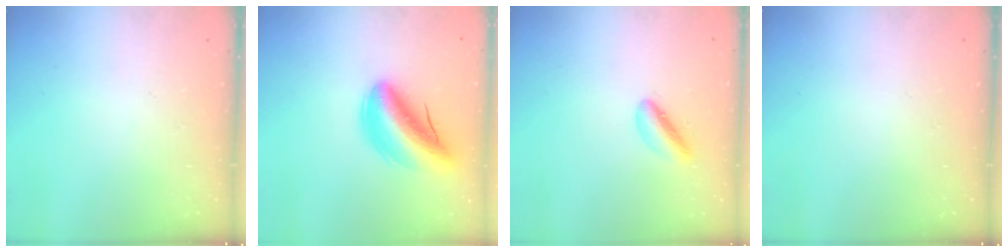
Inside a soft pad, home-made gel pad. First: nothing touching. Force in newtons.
{"total": 11.0, "press": 10.5, "slide": 3.3}
{"total": 5.5, "press": 5.4, "slide": 1.1}
{"total": 0.0}